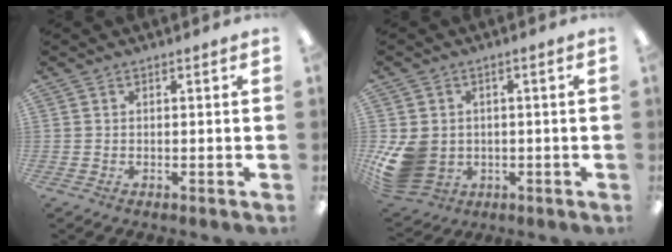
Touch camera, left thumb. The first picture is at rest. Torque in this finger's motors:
{"motor_torque": [0.52, 2.01, 0.46, -0.52, 0.45]}